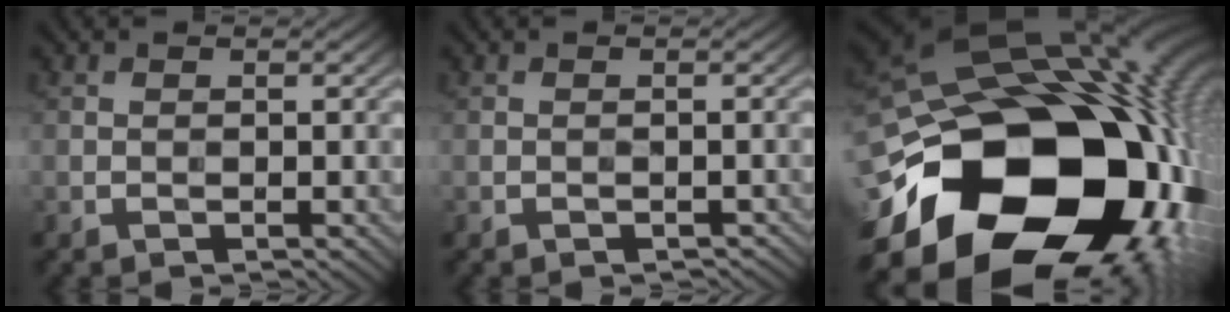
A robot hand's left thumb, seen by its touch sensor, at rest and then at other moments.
{"total": 1.2, "force": [-0.8, 0.6, 0.7], "torque": [-0.014, -0.001, -0.007]}
{"total": 24.0, "force": [-7.8, 17.0, 15.1], "torque": [-0.298, -0.051, -0.104]}